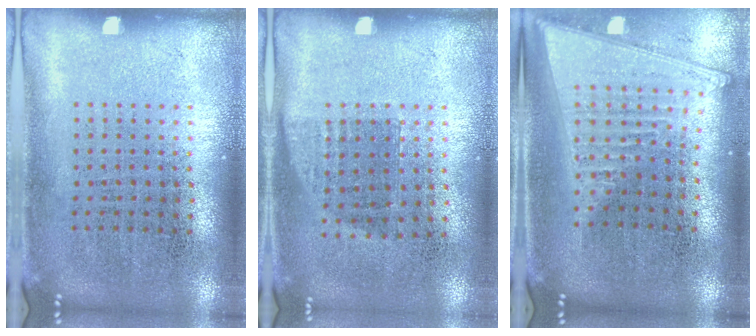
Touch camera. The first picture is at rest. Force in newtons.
{"total": 0.7, "press": 0.6, "slide": 0.3}
{"total": 2.0, "press": 1.7, "slide": 1.0}